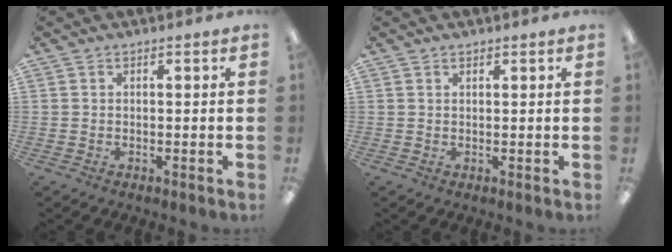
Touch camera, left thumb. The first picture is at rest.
{"total": 0.7, "force": [0.6, 0.3, 0.2], "torque": [-0.004, 0.001, 0.010]}